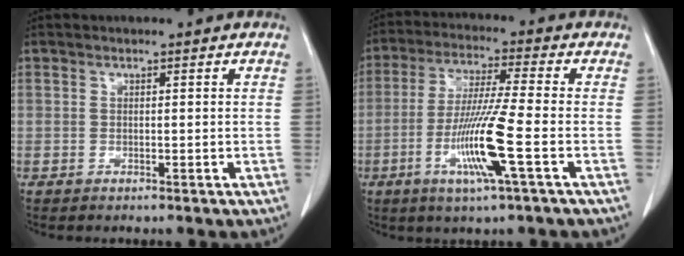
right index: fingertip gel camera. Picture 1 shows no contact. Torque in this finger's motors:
{"motor_torque": [1.55, -0.59, 0.91, 0.16]}